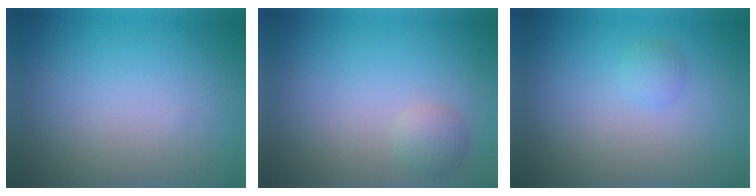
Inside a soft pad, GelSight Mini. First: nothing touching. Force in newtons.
{"total": 1.6, "press": 1.6, "slide": 0.1}
{"total": 0.9, "press": 0.8, "slide": 0.0}